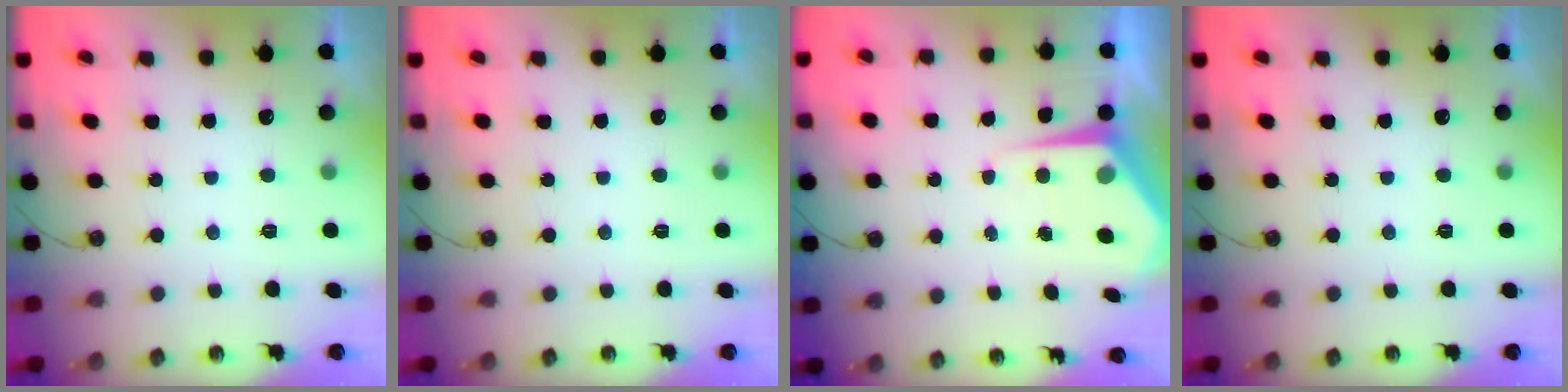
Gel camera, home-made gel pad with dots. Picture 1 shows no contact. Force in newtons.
{"total": 0.0}
{"total": 5.7, "press": 5.7, "slide": 0.4}
{"total": 0.0}